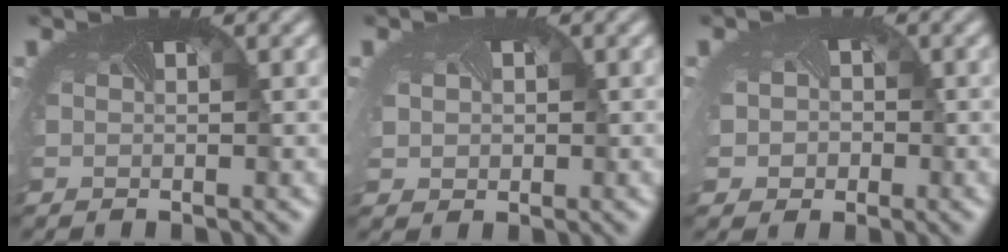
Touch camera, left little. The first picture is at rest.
{"total": 1.3, "force": [0.3, 1.2, 0.2], "torque": [-0.014, -0.008, 0.009]}
{"total": 3.6, "force": [-0.5, 3.2, 1.6], "torque": [-0.026, -0.012, -0.018]}